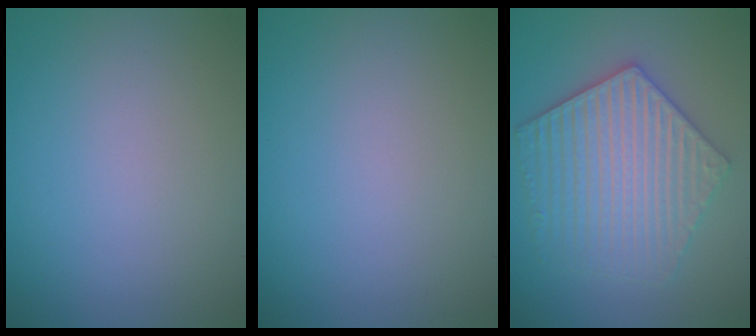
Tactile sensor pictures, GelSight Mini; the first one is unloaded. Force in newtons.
{"total": 0.0}
{"total": 6.1, "press": 6.1, "slide": 0.8}